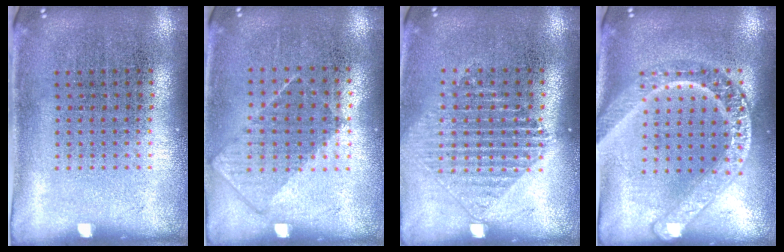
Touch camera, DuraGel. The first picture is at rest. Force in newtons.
{"total": 0.9, "press": 0.7, "slide": 0.5}
{"total": 1.2, "press": 1.1, "slide": 0.5}
{"total": 2.9, "press": 2.9, "slide": 0.4}